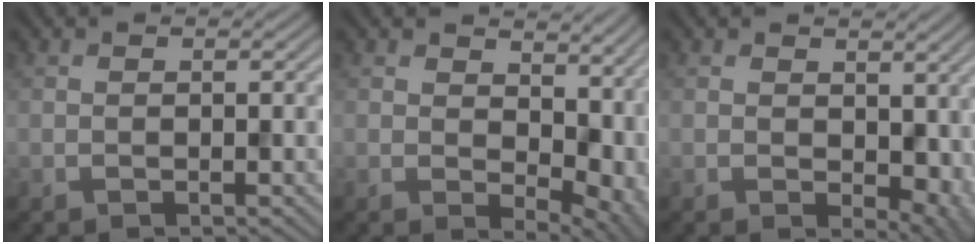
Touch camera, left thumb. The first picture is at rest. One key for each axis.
{"total": 8.9, "fx": 2.7, "fy": 5.5, "fz": 6.4, "tx": -0.091, "ty": -0.021, "tz": 0.061}
{"total": 5.8, "fx": 0.5, "fy": 3.8, "fz": 4.3, "tx": -0.064, "ty": -0.020, "tz": 0.019}